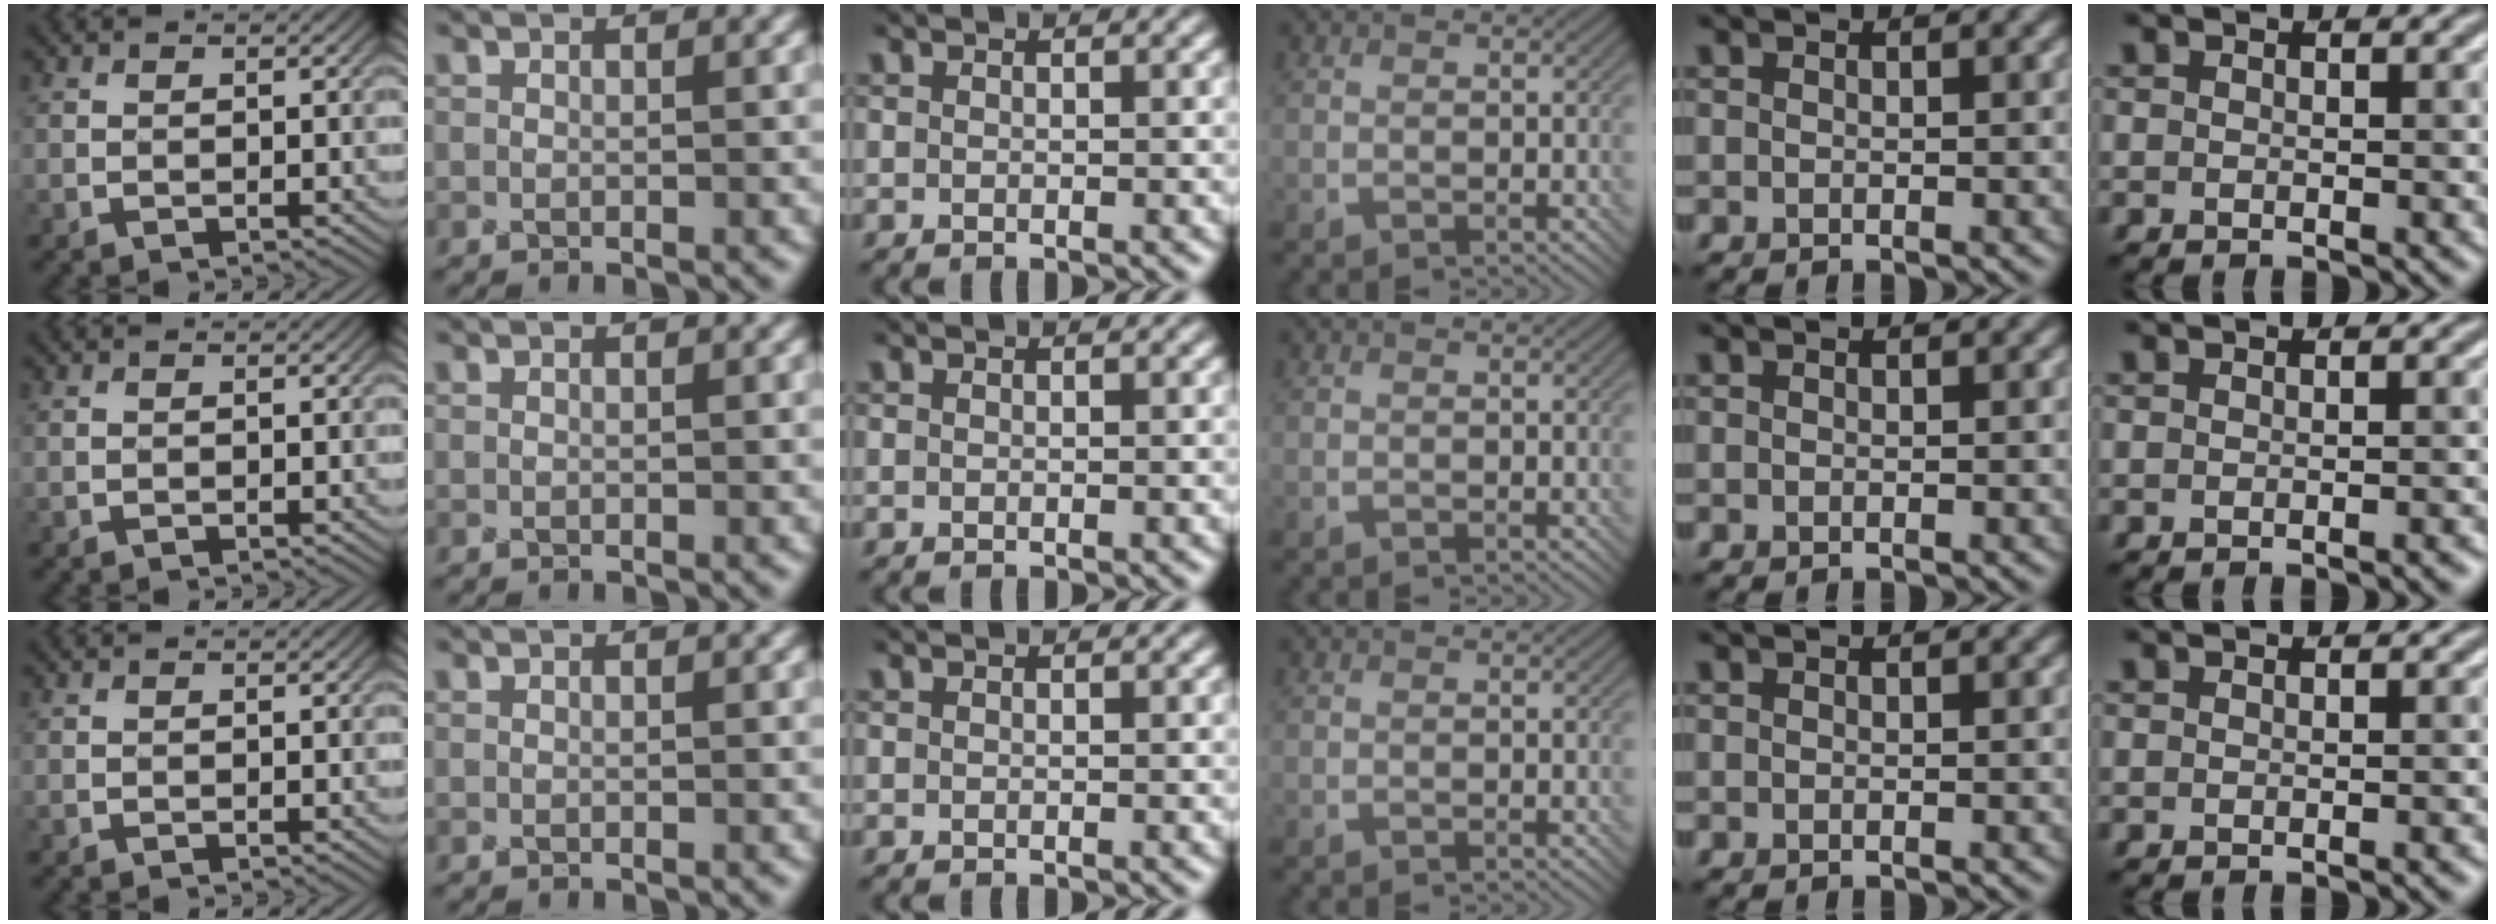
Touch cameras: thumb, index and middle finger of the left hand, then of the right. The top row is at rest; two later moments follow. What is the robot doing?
{"motion": "screw", "object": "bottle cap"}